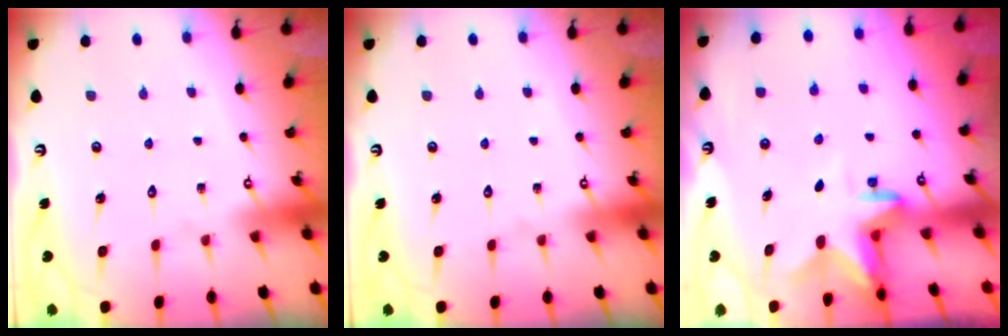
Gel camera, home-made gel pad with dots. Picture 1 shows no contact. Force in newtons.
{"total": 0.0}
{"total": 2.7, "press": 2.7, "slide": 0.5}